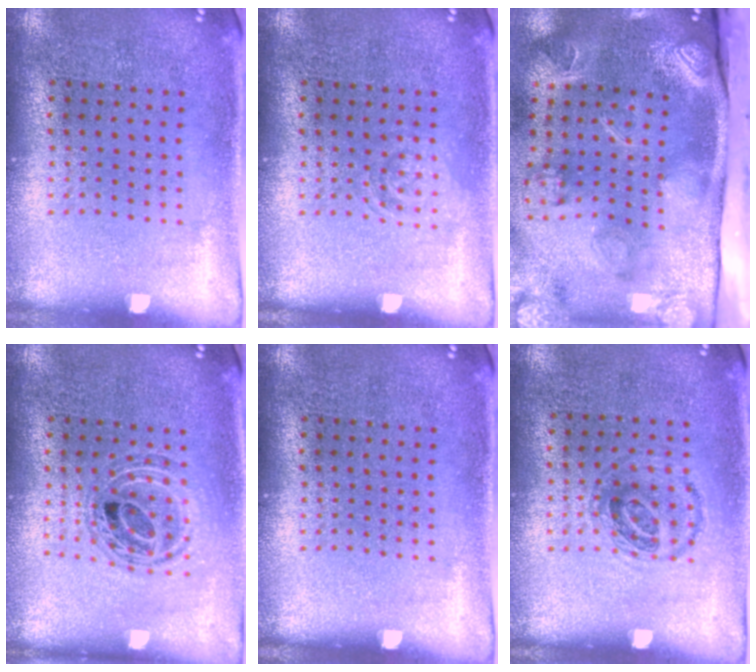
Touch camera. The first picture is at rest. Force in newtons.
{"total": 1.0, "press": 1.0, "slide": 0.2}
{"total": 4.5, "press": 3.3, "slide": 3.2}
{"total": 0.9, "press": 0.9, "slide": 0.2}
{"total": 0.0}
{"total": 0.9, "press": 0.8, "slide": 0.4}